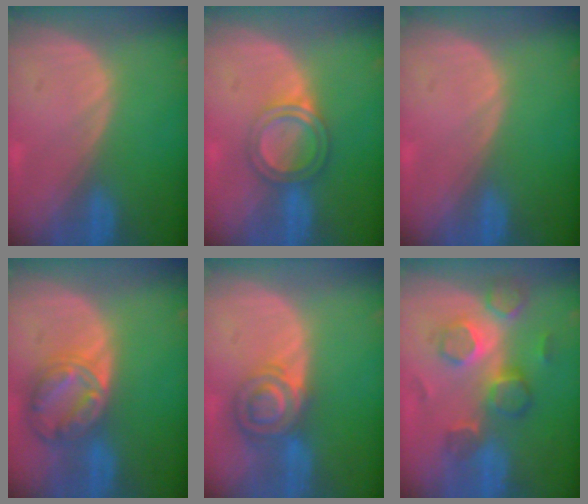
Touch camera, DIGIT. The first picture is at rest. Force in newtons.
{"total": 5.1, "press": 4.7, "slide": 2.1}
{"total": 0.0}
{"total": 8.2, "press": 7.0, "slide": 4.3}
{"total": 7.3, "press": 6.1, "slide": 4.0}
{"total": 9.1, "press": 7.8, "slide": 4.6}